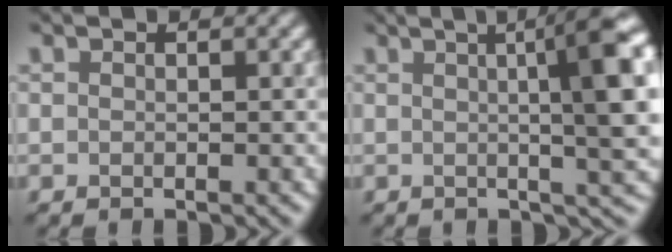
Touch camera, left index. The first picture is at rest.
{"total": 10.3, "force": [1.6, 2.4, 9.9], "torque": [-0.097, 0.018, 0.017]}